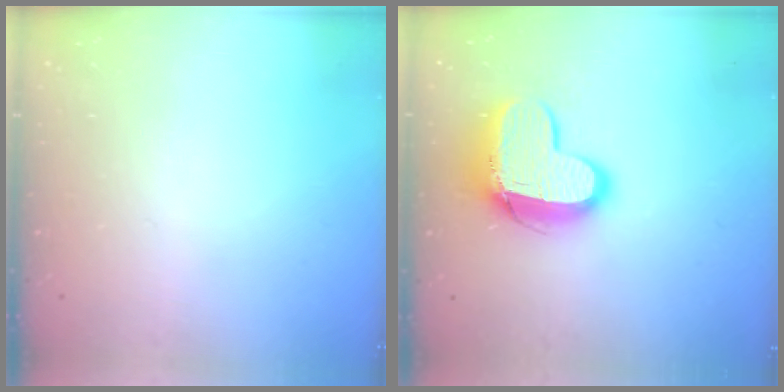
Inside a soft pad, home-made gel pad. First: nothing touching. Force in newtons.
{"total": 12.9, "press": 12.9, "slide": 1.1}